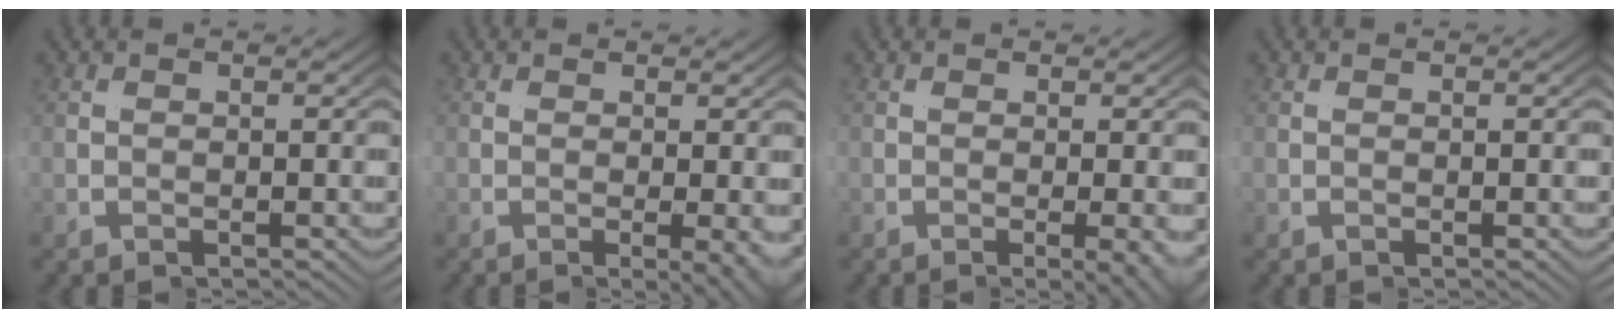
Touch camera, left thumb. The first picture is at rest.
{"total": 2.1, "force": [-0.3, -0.9, 1.9], "torque": [-0.030, 0.008, -0.012]}
{"total": 2.2, "force": [-0.4, -1.1, 1.8], "torque": [-0.029, 0.008, -0.015]}
{"total": 0.0}